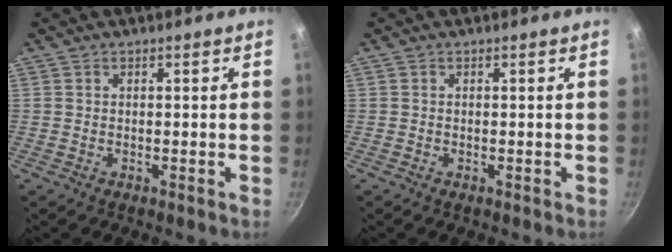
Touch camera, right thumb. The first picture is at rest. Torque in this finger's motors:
{"motor_torque": [-0.40, -0.02, -0.41, 0.14, 0.00]}